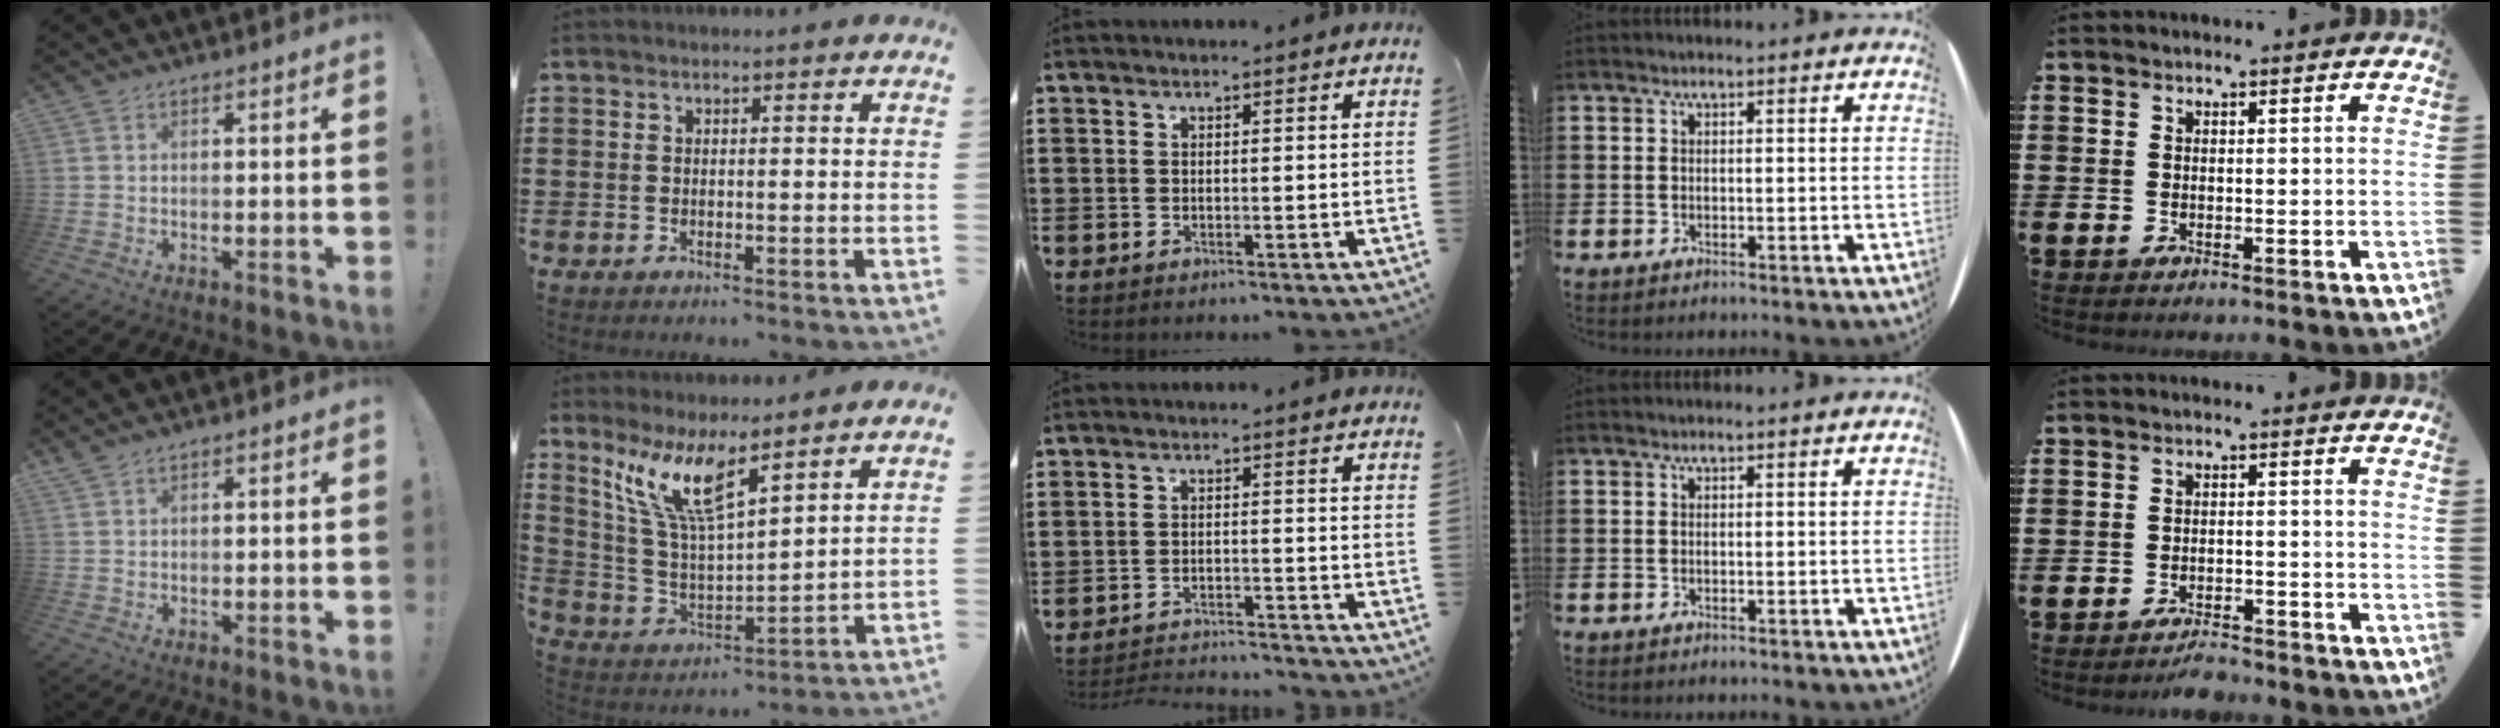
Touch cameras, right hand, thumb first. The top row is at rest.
{"thumb": {"total": 1.7, "force": [1.4, 0.5, 0.7], "torque": [-0.012, -0.007, 0.025]}, "index": {"total": 9.3, "force": [6.5, 2.0, 6.4], "torque": [-0.151, -0.028, 0.116]}, "middle": {"total": 3.1, "force": [-3.0, 0.1, 0.3], "torque": [-0.010, -0.001, -0.064]}, "little": {"total": 2.4, "force": [-2.3, 0.1, 0.3], "torque": [-0.010, 0.006, -0.048]}}